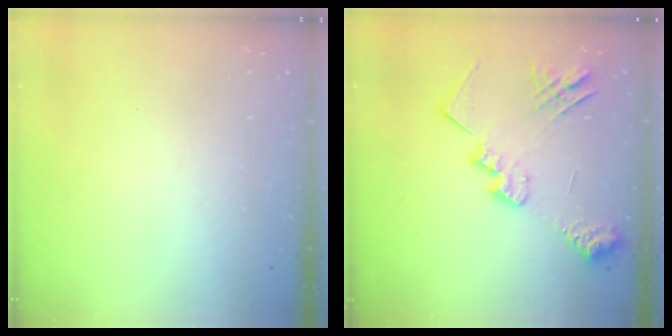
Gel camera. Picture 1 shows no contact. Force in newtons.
{"total": 18.4, "press": 18.4, "slide": 1.6}